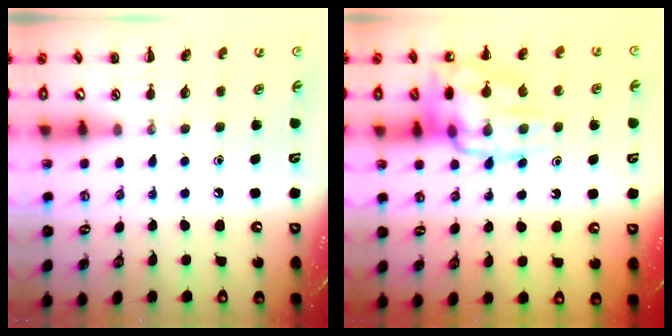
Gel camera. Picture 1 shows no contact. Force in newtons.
{"total": 15.6, "press": 15.5, "slide": 1.5}